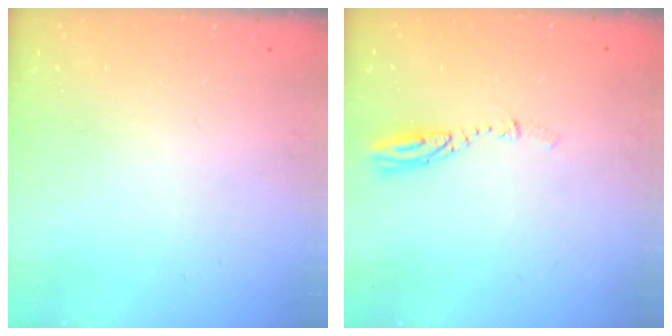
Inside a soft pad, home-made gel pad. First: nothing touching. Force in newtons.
{"total": 3.7, "press": 3.7, "slide": 0.4}